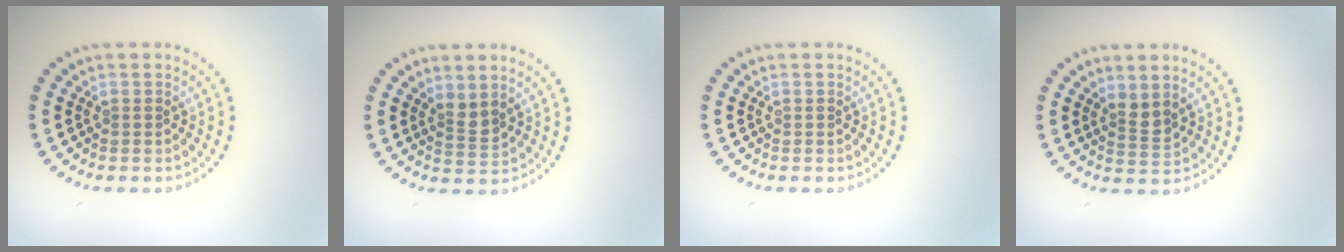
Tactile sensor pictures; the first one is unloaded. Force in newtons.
{"total": 1.7, "press": 1.4, "slide": 1.1}
{"total": 0.0}
{"total": 1.7, "press": 1.3, "slide": 1.1}